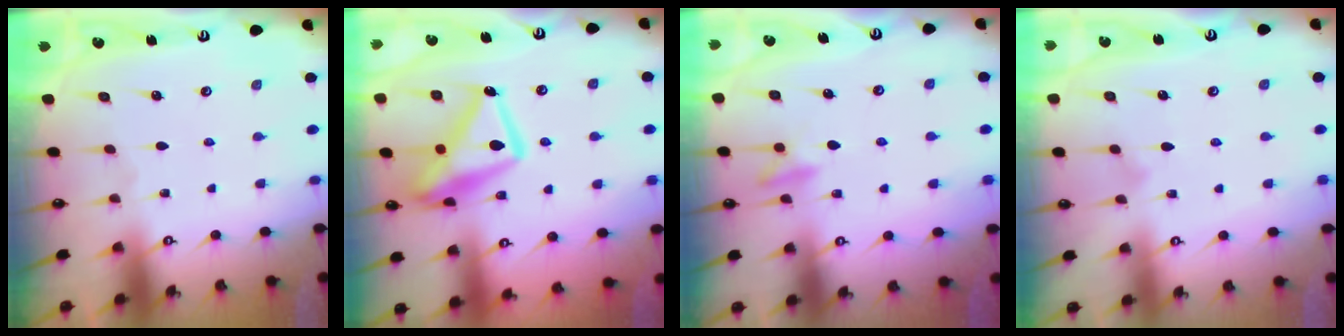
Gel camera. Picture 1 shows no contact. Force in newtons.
{"total": 15.2, "press": 15.1, "slide": 1.3}
{"total": 9.4, "press": 9.3, "slide": 1.6}
{"total": 5.8, "press": 5.8, "slide": 0.3}